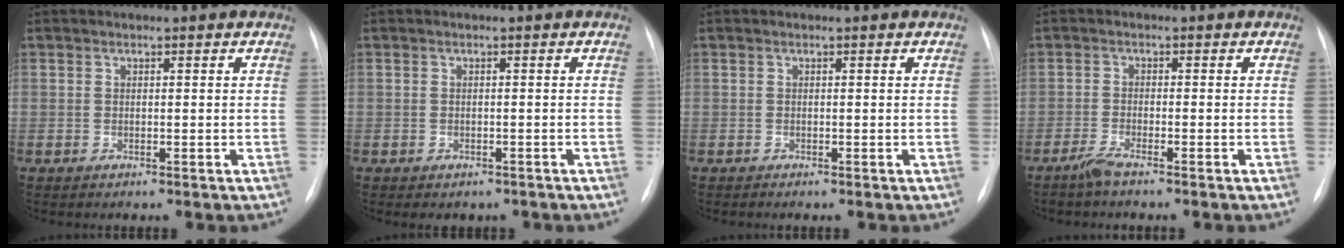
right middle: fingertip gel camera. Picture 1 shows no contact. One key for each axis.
{"total": 2.5, "fx": -2.0, "fy": 1.5, "fz": 0.4, "tx": -0.005, "ty": 0.006, "tz": -0.022}
{"total": 0.0}
{"total": 2.4, "fx": -2.0, "fy": -0.1, "fz": 1.3, "tx": -0.038, "ty": -0.006, "tz": -0.045}